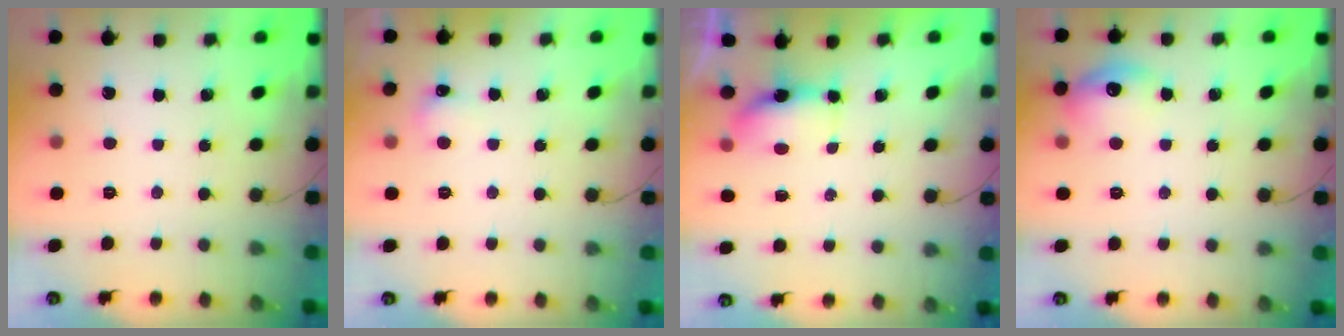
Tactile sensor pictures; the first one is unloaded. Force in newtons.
{"total": 3.8, "press": 3.7, "slide": 1.1}
{"total": 5.2, "press": 5.2, "slide": 0.9}
{"total": 10.9, "press": 10.9, "slide": 0.8}